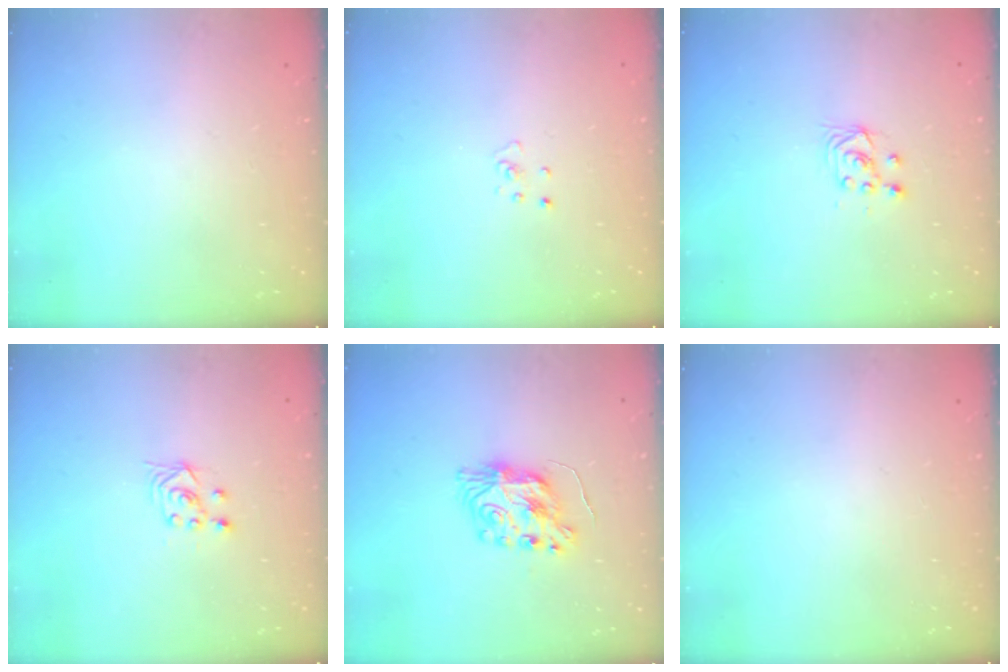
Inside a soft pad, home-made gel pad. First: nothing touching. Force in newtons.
{"total": 2.3, "press": 2.3, "slide": 0.2}
{"total": 2.9, "press": 2.7, "slide": 1.0}
{"total": 2.9, "press": 2.5, "slide": 1.4}
{"total": 8.6, "press": 8.6, "slide": 0.5}
{"total": 0.0}